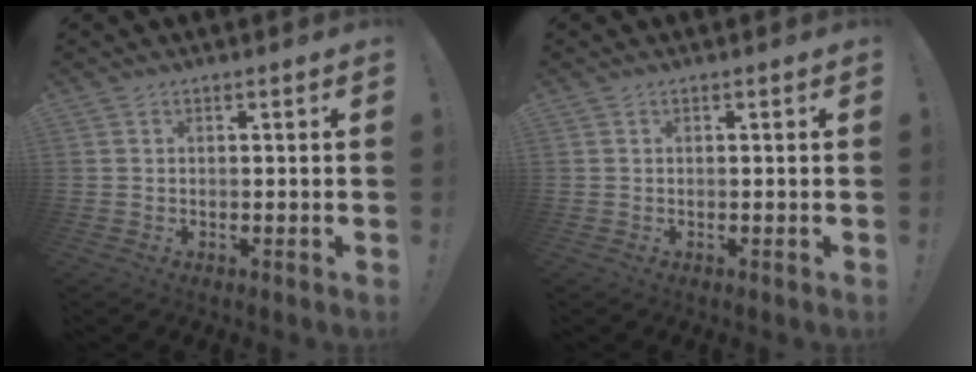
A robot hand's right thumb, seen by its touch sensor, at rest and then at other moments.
{"total": 0.0}